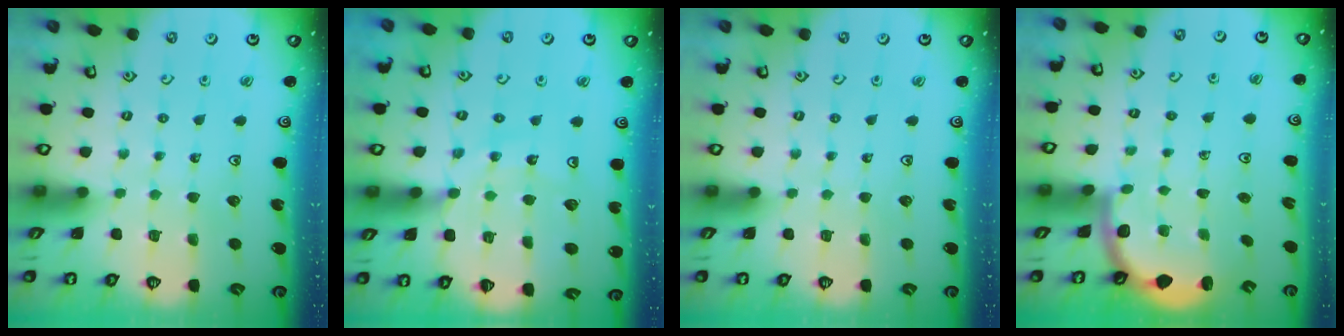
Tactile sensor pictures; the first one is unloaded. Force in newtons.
{"total": 10.1, "press": 10.1, "slide": 0.6}
{"total": 0.0}
{"total": 2.6, "press": 2.6, "slide": 0.3}